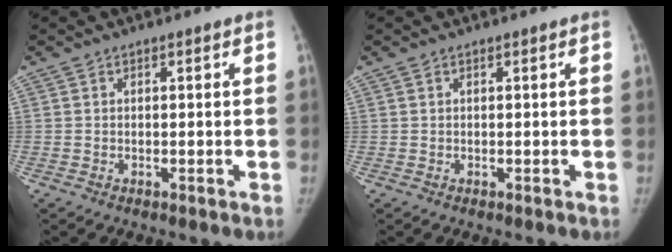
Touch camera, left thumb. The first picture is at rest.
{"total": 0.0}